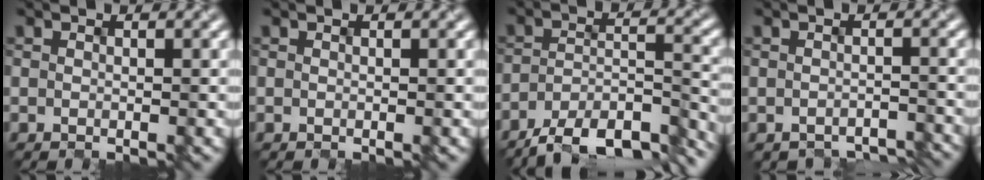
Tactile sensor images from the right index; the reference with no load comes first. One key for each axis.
{"total": 0.0}
{"total": 9.4, "fx": -7.8, "fy": 2.5, "fz": 4.6, "tx": -0.071, "ty": -0.003, "tz": -0.125}
{"total": 3.5, "fx": -3.5, "fy": 0.5, "fz": -0.1, "tx": -0.002, "ty": -0.004, "tz": -0.042}